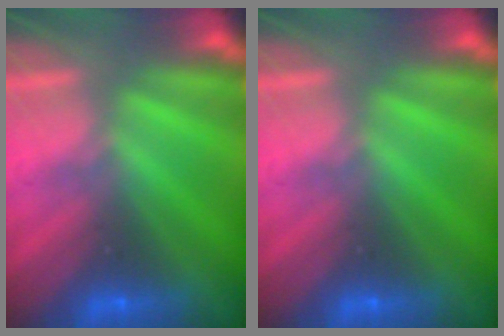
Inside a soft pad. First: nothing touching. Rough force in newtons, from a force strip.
{"total": 0.0}